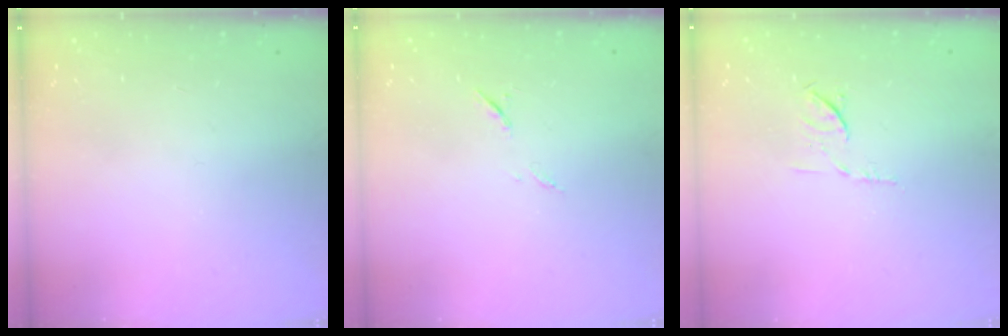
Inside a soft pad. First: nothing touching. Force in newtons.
{"total": 6.2, "press": 6.2, "slide": 0.8}
{"total": 6.7, "press": 6.6, "slide": 1.1}